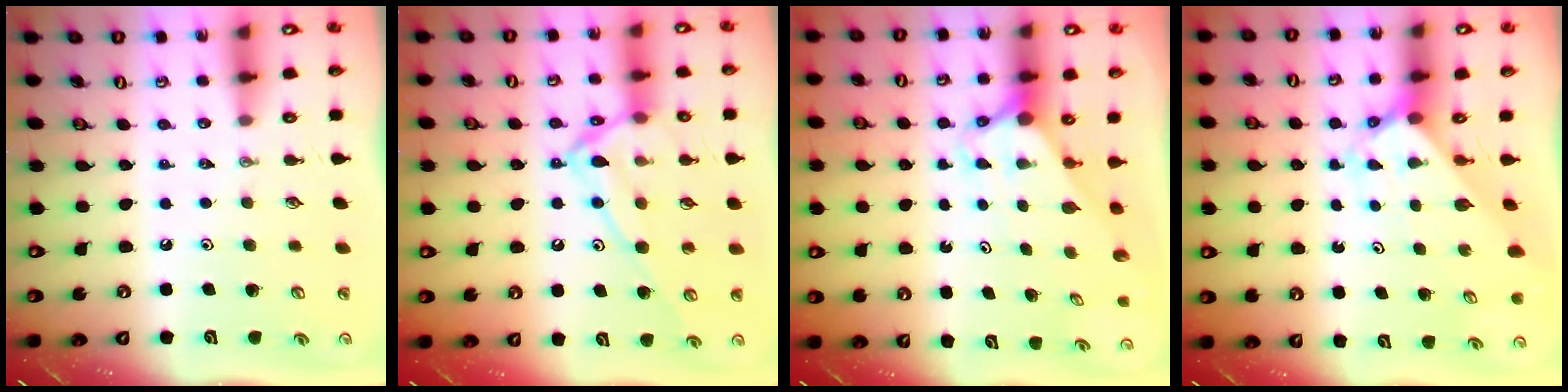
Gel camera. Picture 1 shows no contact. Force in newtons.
{"total": 15.8, "press": 15.7, "slide": 1.1}
{"total": 2.7, "press": 2.7, "slide": 0.0}
{"total": 2.1, "press": 2.1, "slide": 0.2}